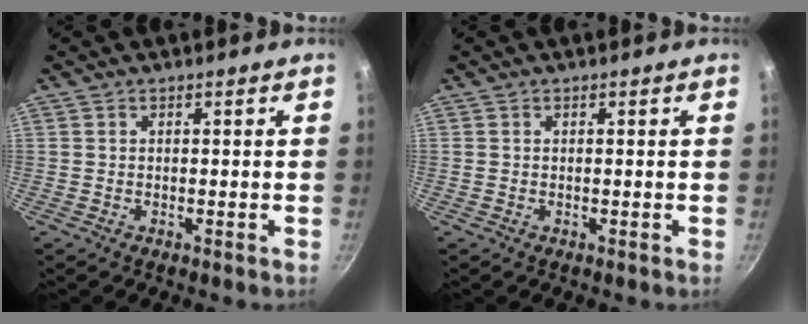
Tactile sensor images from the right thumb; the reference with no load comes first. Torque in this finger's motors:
{"motor_torque": [0.05, -0.17, -0.27, 0.09, 0.04]}